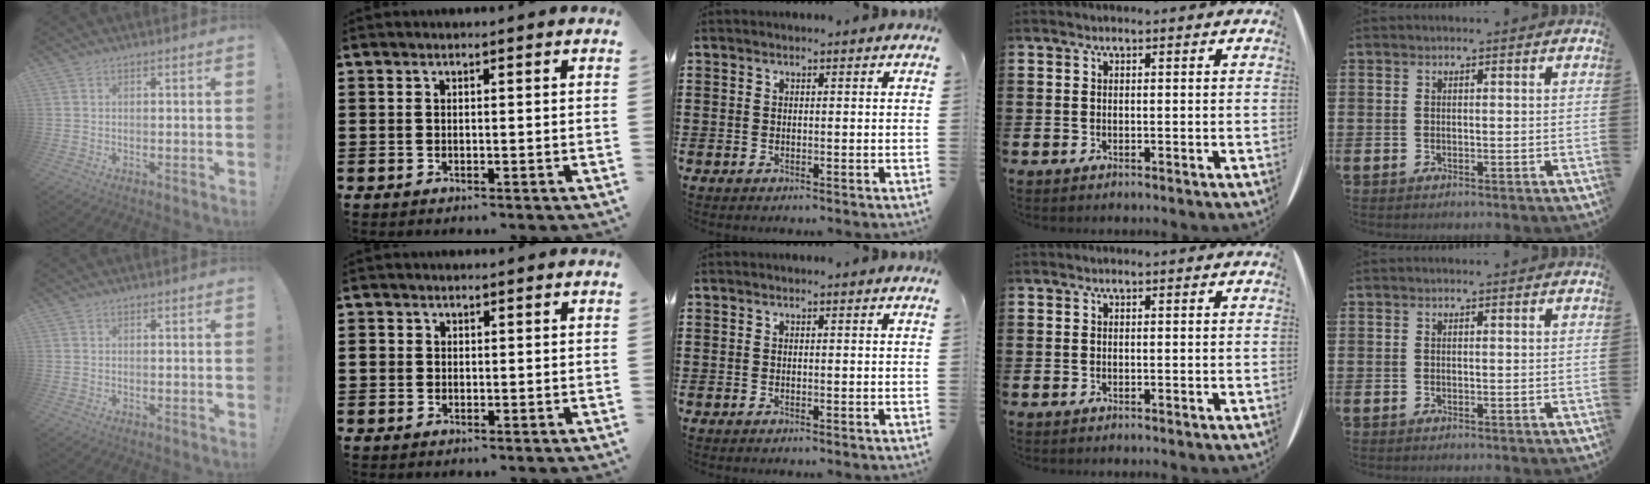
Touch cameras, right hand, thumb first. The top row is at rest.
{"index": {"total": 1.3, "force": [0.0, 1.2, 0.5], "torque": [-0.013, 0.006, -0.001]}}